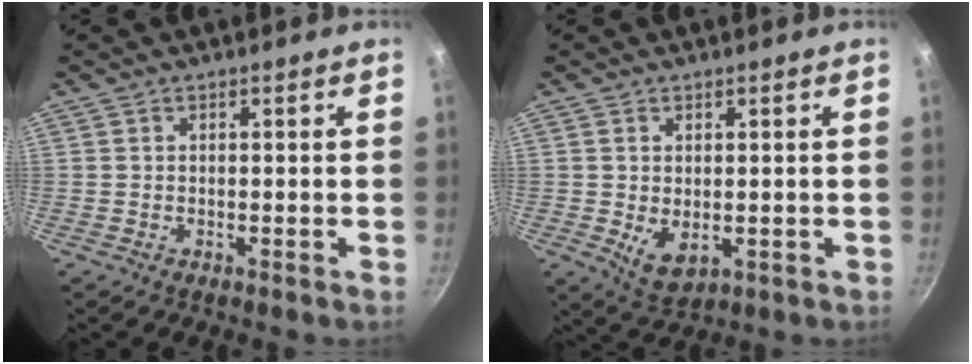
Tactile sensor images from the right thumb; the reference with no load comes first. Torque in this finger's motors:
{"motor_torque": [-0.29, 0.29, 0.29, 0.51, 0.07]}